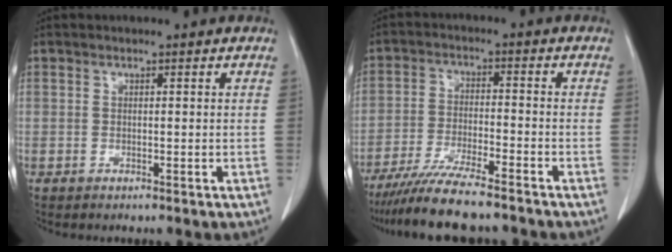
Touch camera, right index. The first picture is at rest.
{"total": 11.0, "force": [-9.3, 0.6, 5.7], "torque": [-0.096, -0.029, -0.155]}